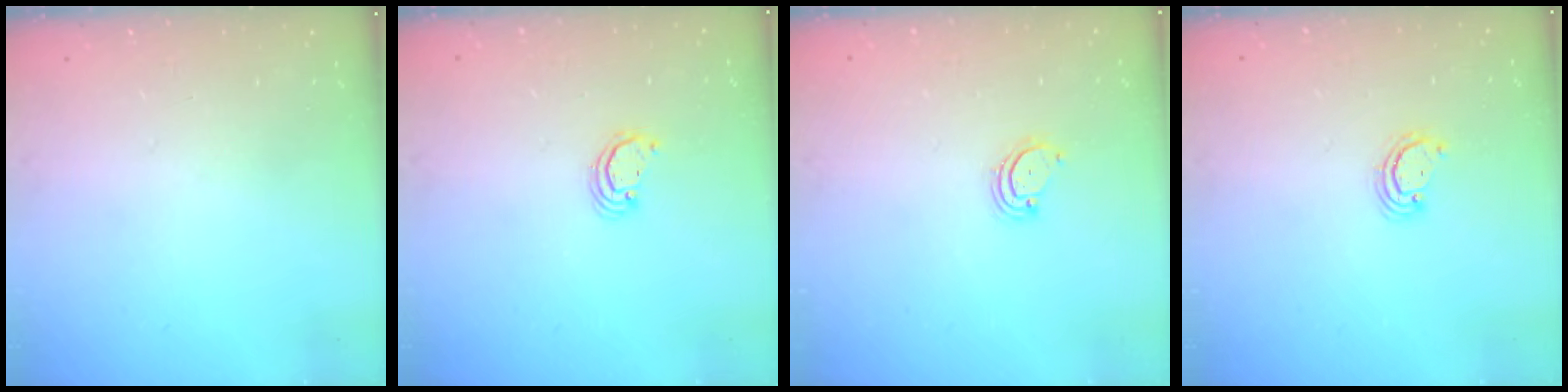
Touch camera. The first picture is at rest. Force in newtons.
{"total": 2.3, "press": 2.3, "slide": 0.3}
{"total": 3.0, "press": 3.0, "slide": 0.4}
{"total": 2.9, "press": 2.8, "slide": 0.3}